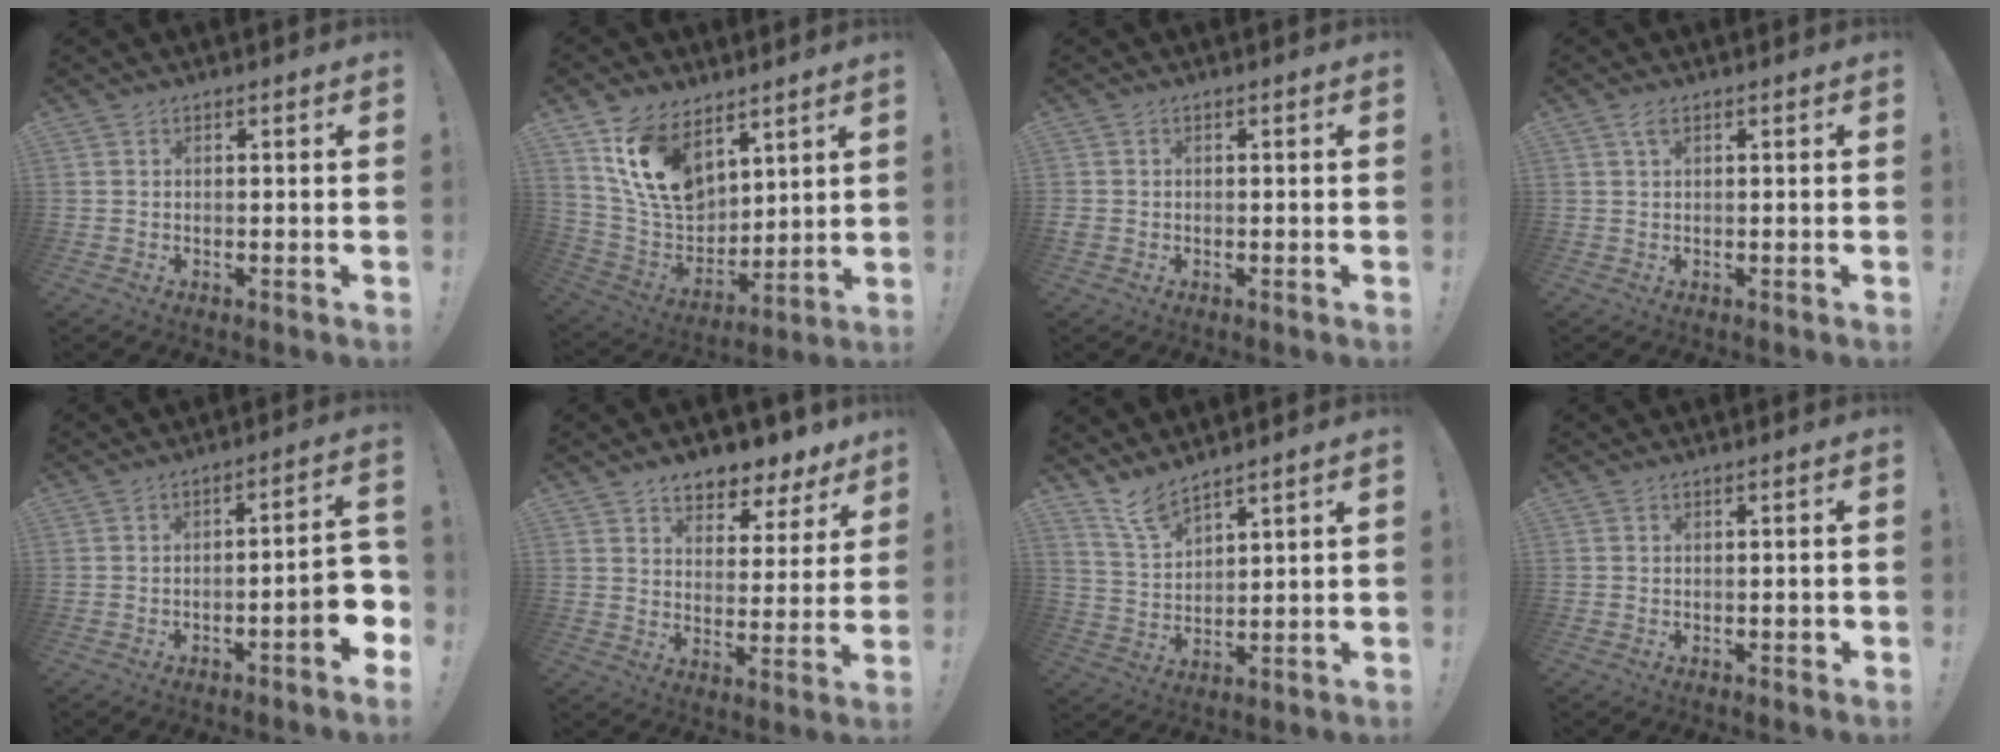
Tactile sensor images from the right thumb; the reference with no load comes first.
{"total": 16.4, "force": [9.0, 10.6, 8.6], "torque": [-0.157, -0.044, 0.178]}
{"total": 1.3, "force": [-0.4, 1.1, 0.5], "torque": [-0.016, 0.005, -0.006]}
{"total": 2.0, "force": [1.0, 0.7, 1.6], "torque": [-0.030, 0.000, 0.016]}
{"total": 8.2, "force": [-3.1, 1.1, 7.5], "torque": [-0.102, 0.004, -0.052]}
{"total": 7.1, "force": [5.9, 3.5, 1.7], "torque": [-0.021, -0.057, 0.108]}
{"total": 7.4, "force": [6.5, 1.5, 3.3], "torque": [-0.077, -0.034, 0.121]}
{"total": 1.2, "force": [-0.7, 0.3, 1.0], "torque": [-0.014, 0.003, -0.011]}